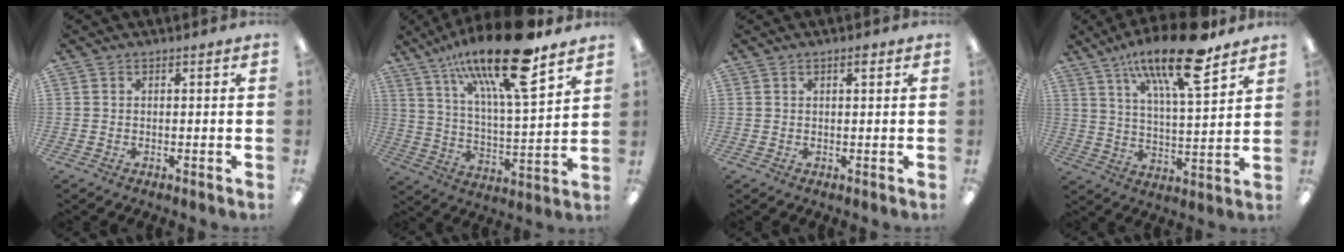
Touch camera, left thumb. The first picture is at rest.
{"total": 22.9, "force": [15.7, 5.2, 15.8], "torque": [-0.275, -0.087, 0.255]}
{"total": 1.6, "force": [0.9, 0.4, 1.2], "torque": [-0.018, 0.000, 0.012]}
{"total": 18.8, "force": [12.2, 5.1, 13.3], "torque": [-0.223, -0.061, 0.196]}